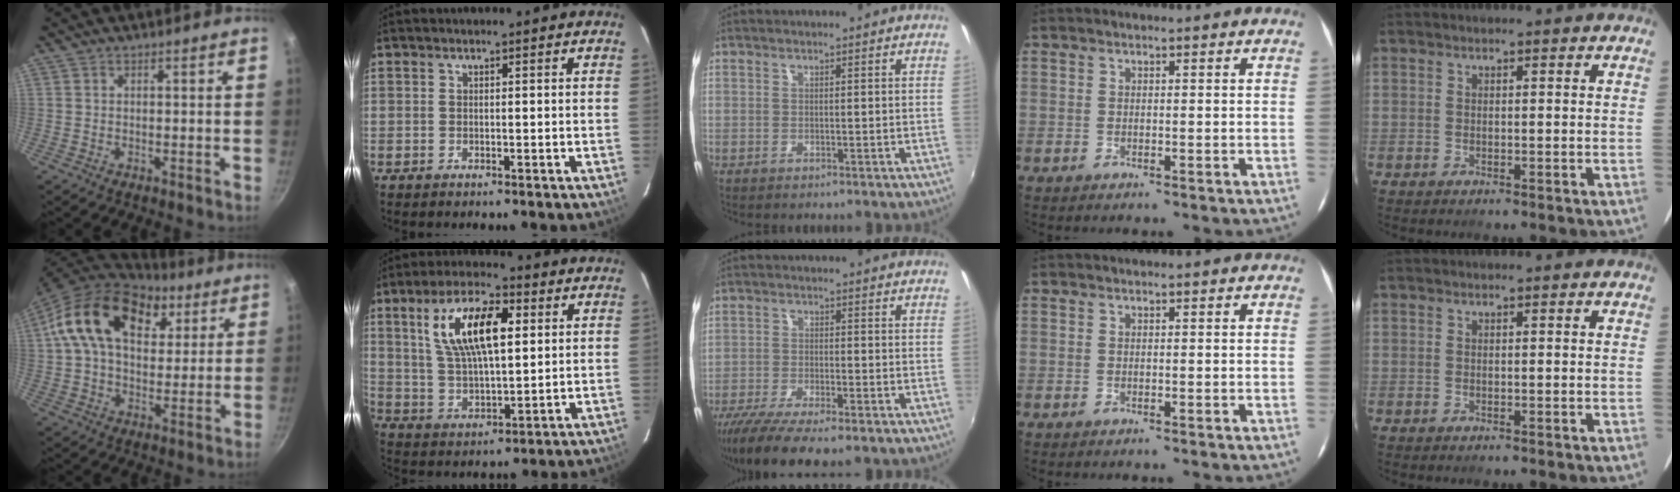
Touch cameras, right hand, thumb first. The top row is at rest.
{"thumb": {"total": 20.8, "force": [7.9, 13.5, 13.8], "torque": [-0.217, 0.000, 0.120]}, "index": {"total": 14.5, "force": [4.7, 5.7, 12.5], "torque": [-0.233, 0.015, 0.092]}, "middle": {"total": 11.1, "force": [-8.6, 2.1, 6.7], "torque": [-0.153, -0.042, -0.150]}}